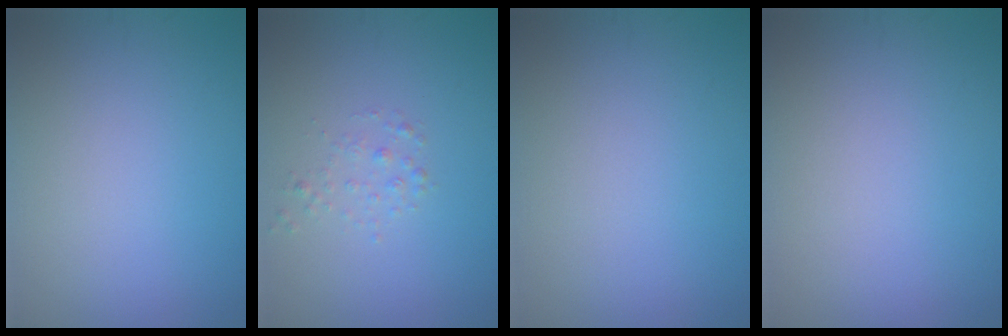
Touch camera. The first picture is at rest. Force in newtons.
{"total": 1.0, "press": 1.0, "slide": 0.0}
{"total": 0.0}
{"total": 0.0}